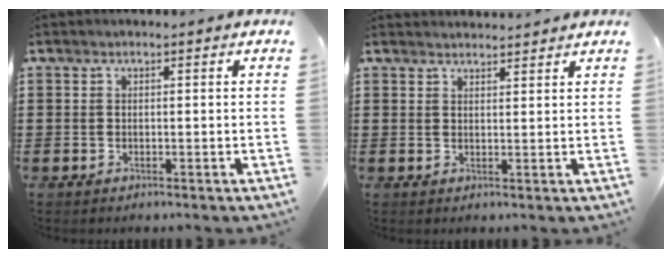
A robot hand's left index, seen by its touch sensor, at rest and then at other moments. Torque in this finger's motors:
{"motor_torque": [0.70, -1.44, -0.02, -0.02]}